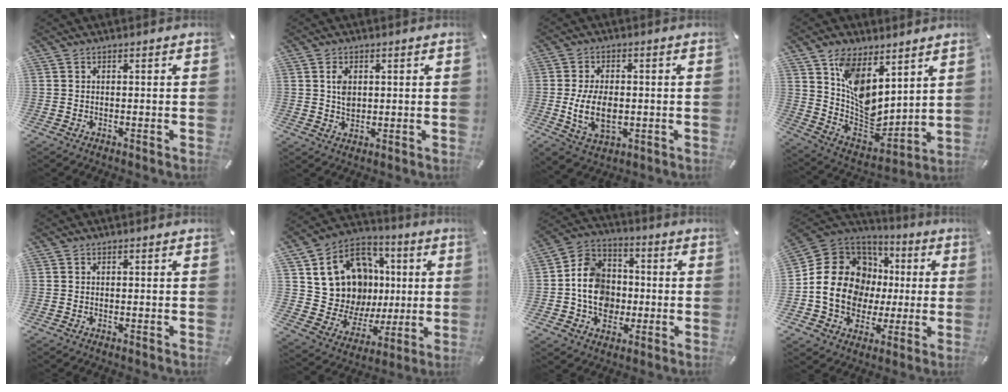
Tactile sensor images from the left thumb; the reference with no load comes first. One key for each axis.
{"total": 3.9, "fx": 0.9, "fy": 2.8, "fz": 2.5, "tx": -0.049, "ty": 0.003, "tz": 0.014}
{"total": 10.7, "fx": -1.3, "fy": 6.7, "fz": 8.2, "tx": -0.165, "ty": -0.008, "tz": -0.024}
{"total": 11.9, "fx": 5.4, "fy": 7.8, "fz": 7.2, "tx": -0.135, "ty": -0.046, "tz": 0.112}
{"total": 0.0}
{"total": 15.0, "fx": 3.3, "fy": 13.7, "fz": 5.1, "tx": -0.104, "ty": -0.033, "tz": 0.089}
{"total": 11.9, "fx": -2.0, "fy": 10.3, "fz": 5.7, "tx": -0.129, "ty": 0.021, "tz": -0.035}
{"total": 17.4, "fx": -0.3, "fy": 15.1, "fz": 8.6, "tx": -0.177, "ty": -0.011, "tz": 0.003}